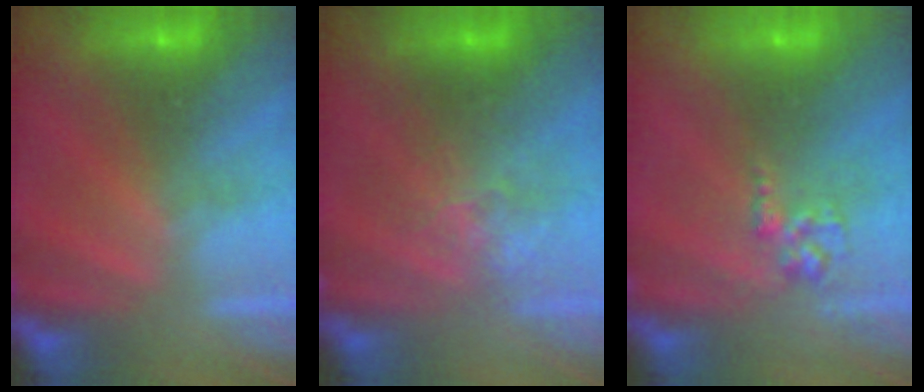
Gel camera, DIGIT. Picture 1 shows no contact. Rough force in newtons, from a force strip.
{"total": 2.4}
{"total": 2.8}